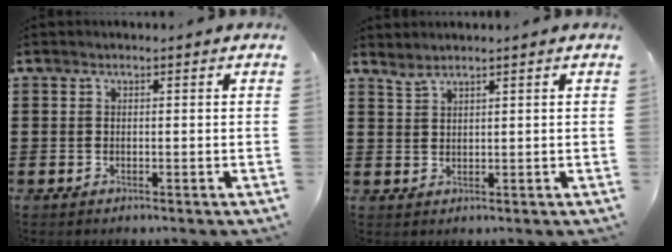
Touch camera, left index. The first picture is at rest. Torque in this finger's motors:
{"motor_torque": [0.22, -0.22, 0.00, 0.00]}